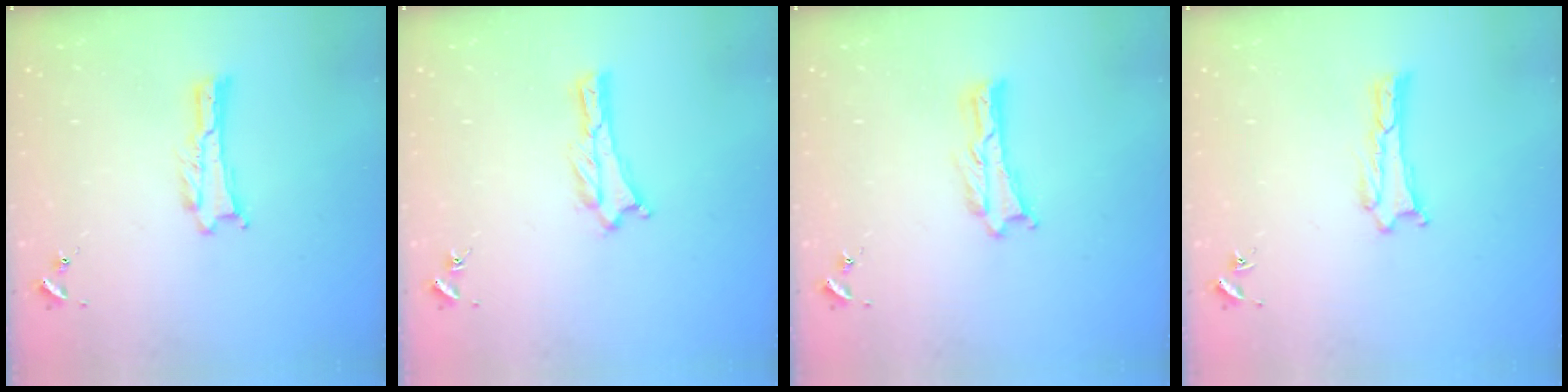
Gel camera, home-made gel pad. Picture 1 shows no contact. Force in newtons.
{"total": 0.0}
{"total": 0.0}
{"total": 0.0}